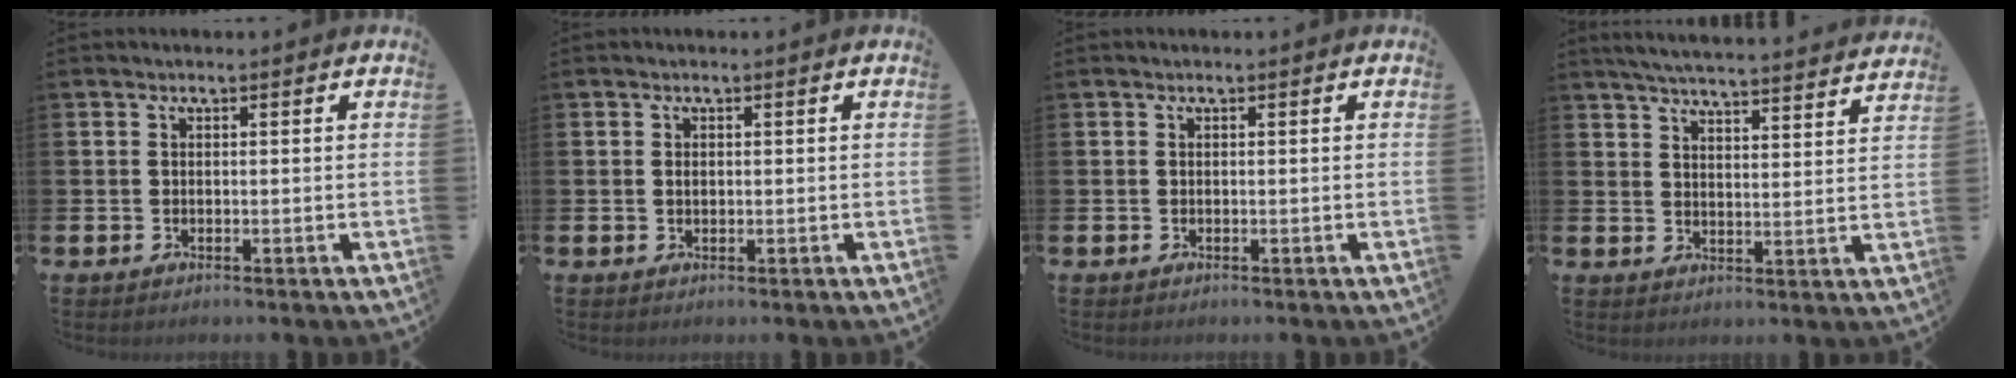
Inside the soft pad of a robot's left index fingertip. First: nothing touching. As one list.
[{"total": 0.7, "force": [0.2, 0.4, 0.5], "torque": [-0.008, 0.002, 0.002]}, {"total": 0.0}, {"total": 5.6, "force": [5.5, -0.1, 1.0], "torque": [-0.034, -0.042, 0.096]}]